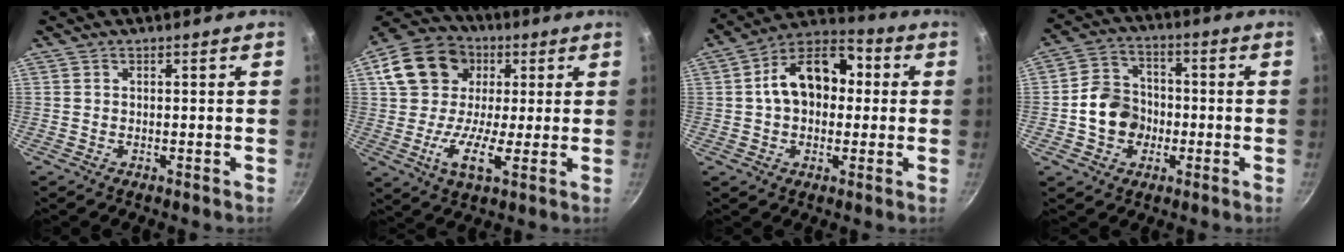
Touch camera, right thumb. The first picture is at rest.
{"total": 16.1, "force": [2.4, 12.2, 10.1], "torque": [-0.157, 0.025, 0.024]}
{"total": 15.0, "force": [1.7, 10.3, 10.8], "torque": [-0.130, 0.033, 0.006]}
{"total": 9.9, "force": [-1.8, 8.5, 4.9], "torque": [-0.057, 0.029, -0.041]}